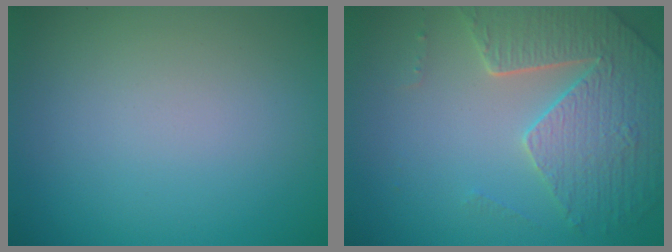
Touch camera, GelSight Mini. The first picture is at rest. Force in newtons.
{"total": 5.1, "press": 4.7, "slide": 2.1}